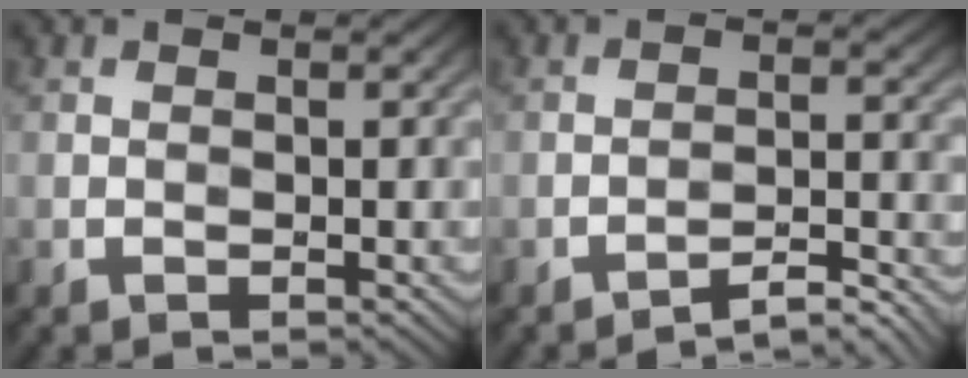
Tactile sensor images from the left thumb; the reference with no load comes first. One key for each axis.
{"total": 4.0, "fx": -3.5, "fy": 0.4, "fz": 1.8, "tx": -0.022, "ty": 0.016, "tz": -0.056}